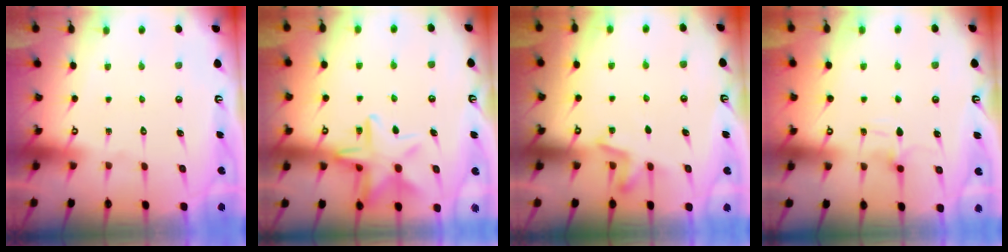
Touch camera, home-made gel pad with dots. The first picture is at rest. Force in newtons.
{"total": 13.7, "press": 13.6, "slide": 1.2}
{"total": 4.6, "press": 4.3, "slide": 1.4}
{"total": 5.1, "press": 5.0, "slide": 1.2}